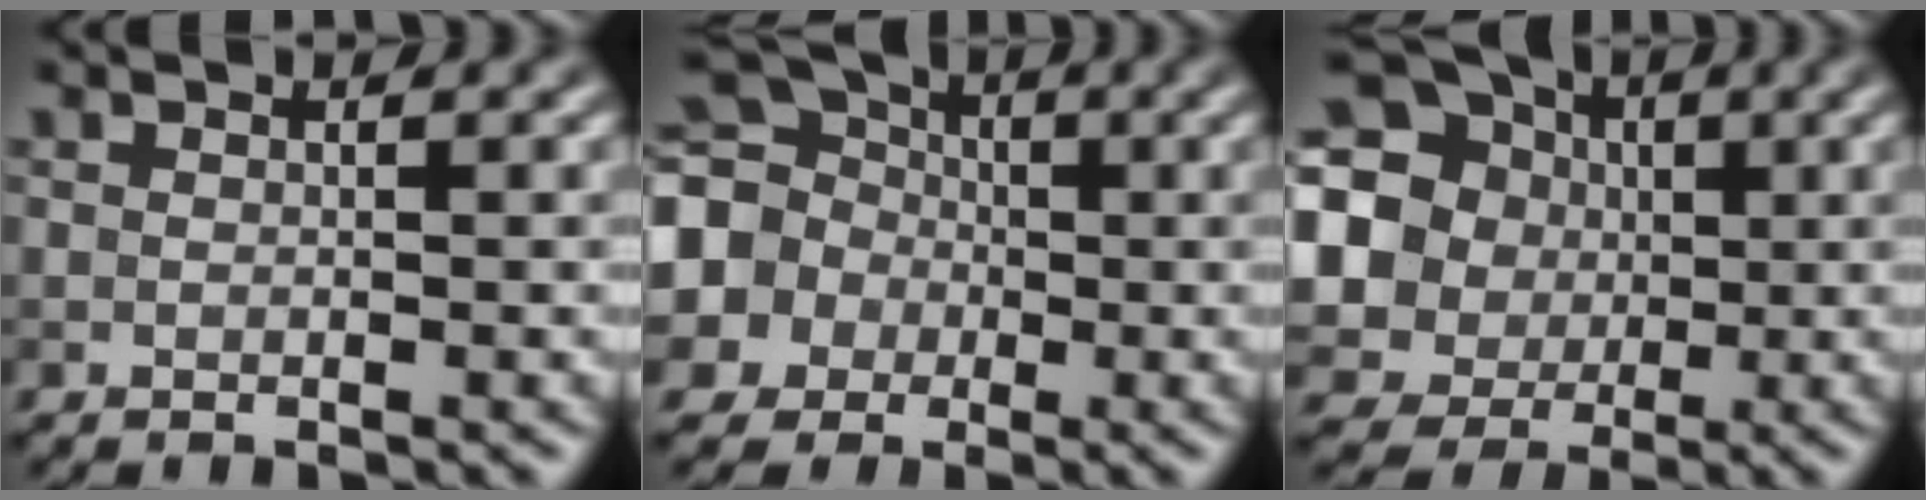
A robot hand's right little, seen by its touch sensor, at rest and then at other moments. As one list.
[{"total": 12.6, "force": [0.2, 11.6, 4.9], "torque": [-0.140, 0.014, -0.034]}, {"total": 17.5, "force": [3.0, 16.2, 6.1], "torque": [-0.179, 0.015, 0.030]}]